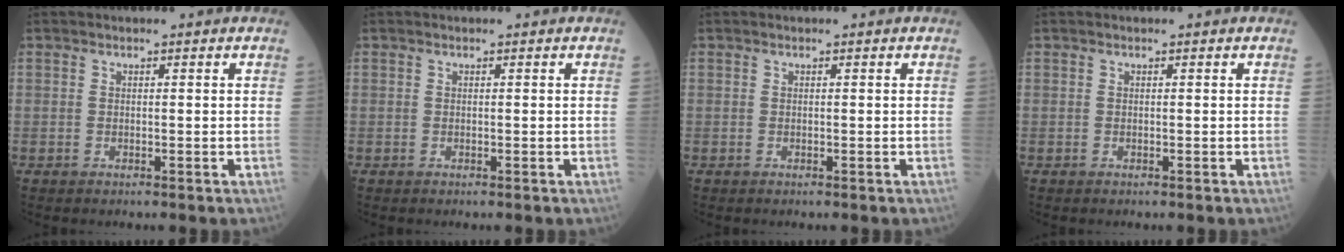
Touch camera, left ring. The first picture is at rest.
{"total": 0.0}
{"total": 0.0}
{"total": 0.0}